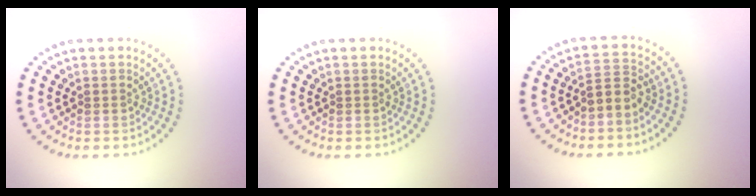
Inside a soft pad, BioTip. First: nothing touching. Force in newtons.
{"total": 0.0}
{"total": 2.0, "press": 1.6, "slide": 1.2}